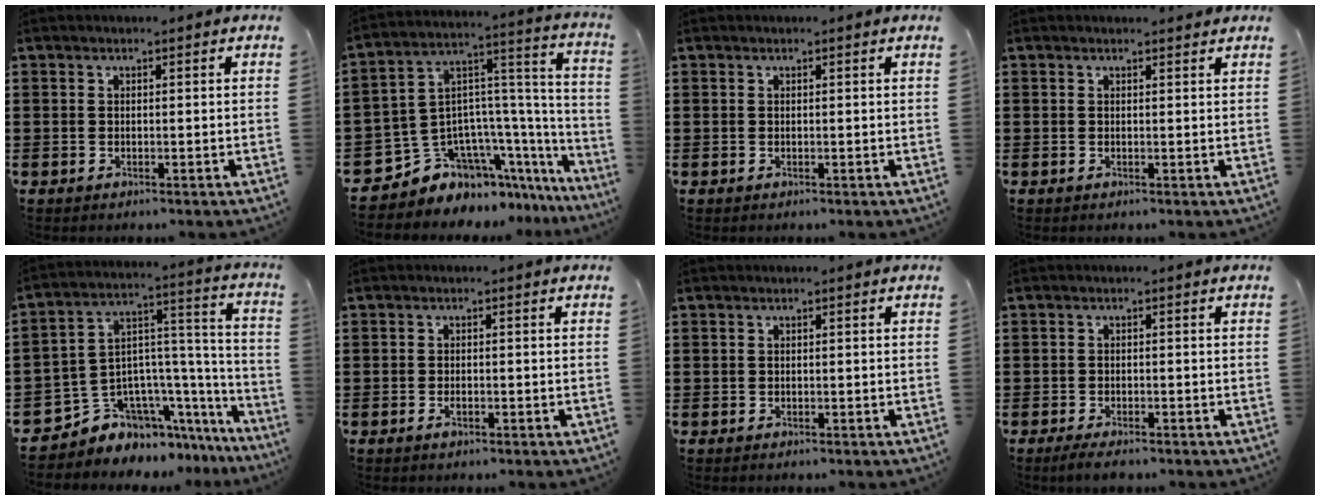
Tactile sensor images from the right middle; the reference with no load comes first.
{"total": 8.3, "force": [-6.1, 5.4, 1.4], "torque": [-0.062, -0.008, -0.118]}
{"total": 0.0}
{"total": 0.6, "force": [0.5, 0.2, 0.1], "torque": [0.004, -0.003, 0.009]}
{"total": 6.5, "force": [-4.7, 4.5, 0.6], "torque": [-0.033, -0.009, -0.086]}
{"total": 1.2, "force": [-0.6, 0.5, 0.9], "torque": [-0.026, -0.006, -0.014]}
{"total": 0.0}
{"total": 1.8, "force": [-1.6, 0.4, 0.9], "torque": [-0.024, -0.001, -0.032]}